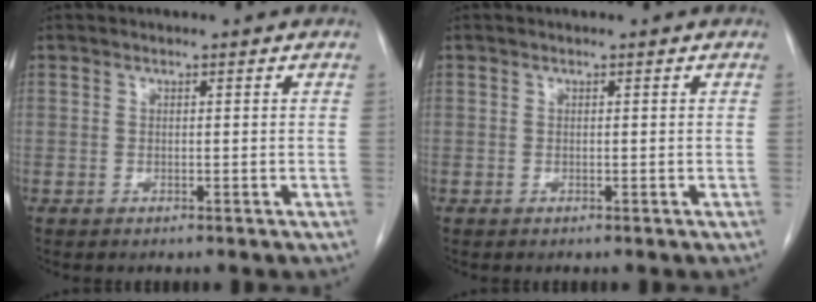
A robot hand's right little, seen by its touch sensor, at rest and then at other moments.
{"total": 0.0}